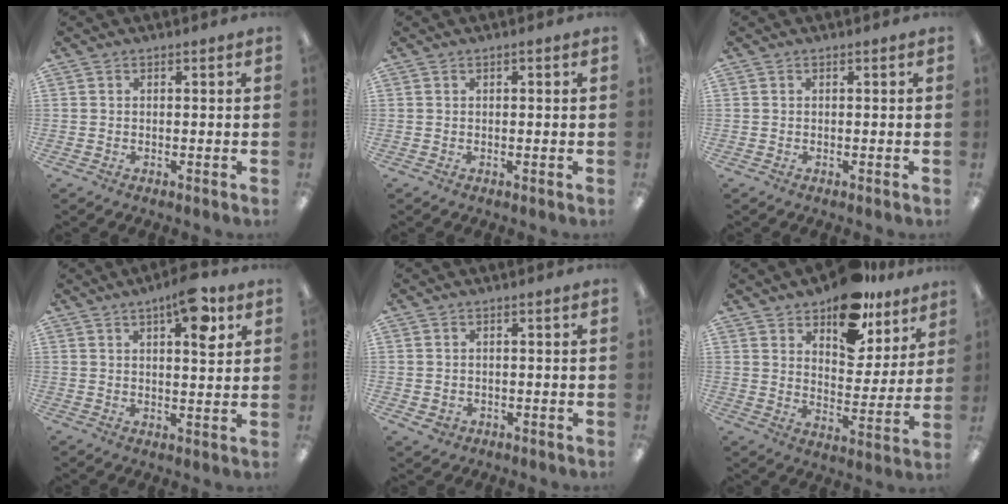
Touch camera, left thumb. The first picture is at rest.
{"total": 0.0}
{"total": 0.0}
{"total": 9.3, "force": [5.1, 3.2, 7.1], "torque": [-0.082, -0.030, 0.077]}
{"total": 1.7, "force": [-0.7, 1.5, 0.3], "torque": [-0.005, 0.001, -0.015]}
{"total": 13.9, "force": [10.8, 6.7, 5.7], "torque": [-0.080, -0.077, 0.194]}